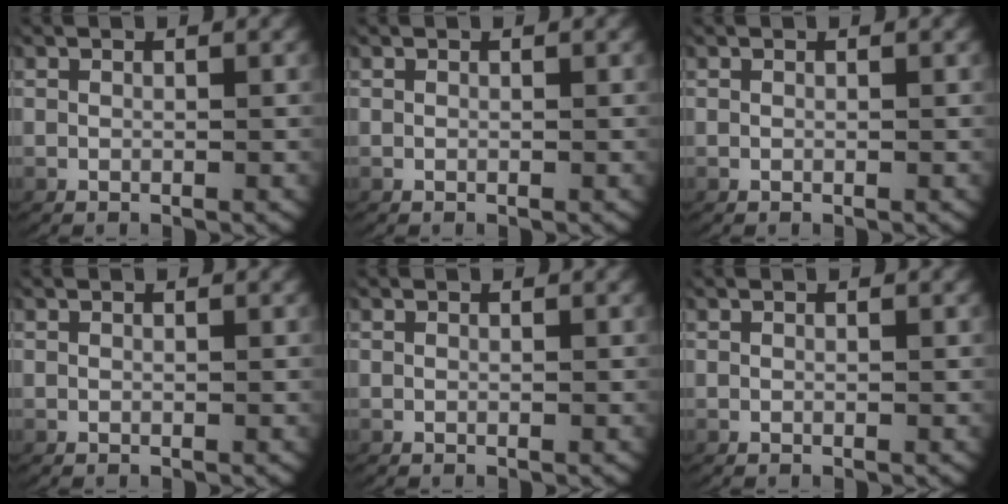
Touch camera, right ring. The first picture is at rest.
{"total": 0.0}
{"total": 0.0}
{"total": 0.0}
{"total": 0.0}
{"total": 0.0}